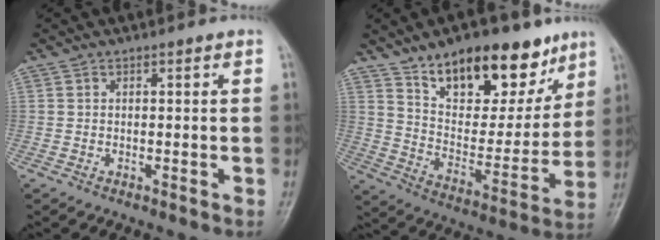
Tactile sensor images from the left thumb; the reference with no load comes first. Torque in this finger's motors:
{"motor_torque": [2.00, 1.14, 1.50, -1.26, 0.22]}